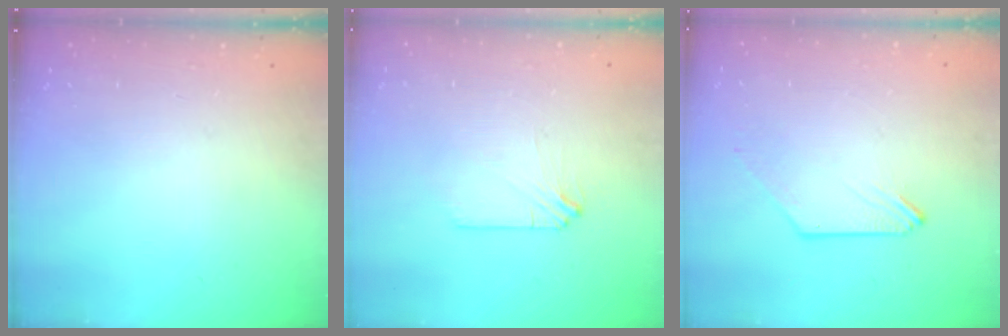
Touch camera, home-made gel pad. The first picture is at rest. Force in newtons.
{"total": 1.1, "press": 1.1, "slide": 0.3}
{"total": 0.0}